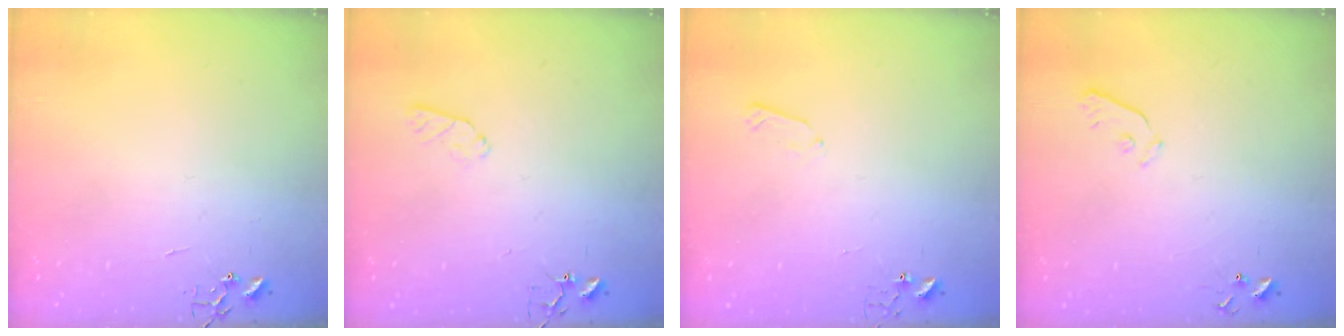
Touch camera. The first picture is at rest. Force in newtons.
{"total": 5.3, "press": 5.2, "slide": 0.7}
{"total": 3.7, "press": 3.6, "slide": 0.5}
{"total": 4.9, "press": 4.9, "slide": 0.5}